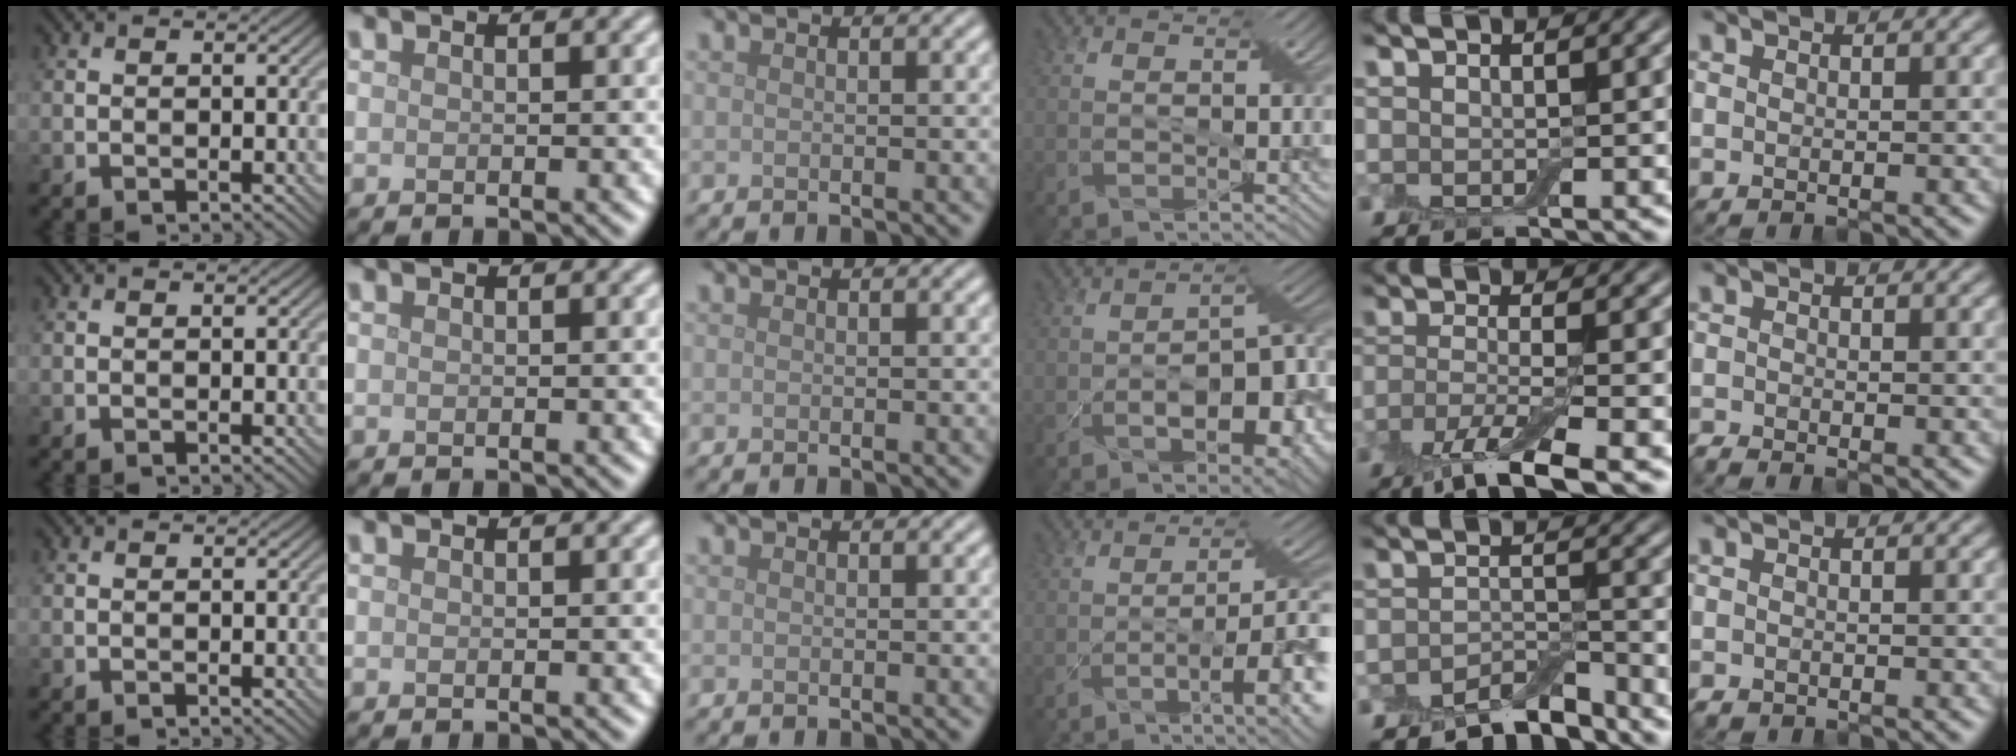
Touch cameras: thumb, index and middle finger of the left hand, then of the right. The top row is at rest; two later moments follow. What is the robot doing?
{"motion": "pour", "object": "bowl"}